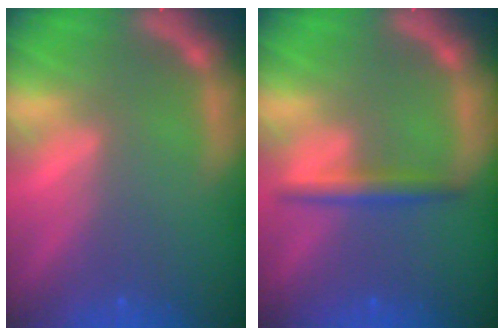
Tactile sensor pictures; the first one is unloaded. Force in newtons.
{"total": 2.4}